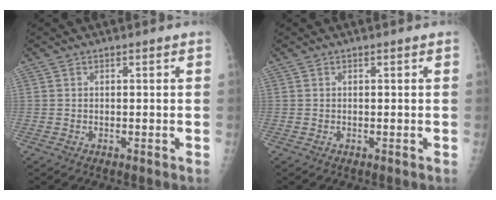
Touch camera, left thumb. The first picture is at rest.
{"total": 0.0}